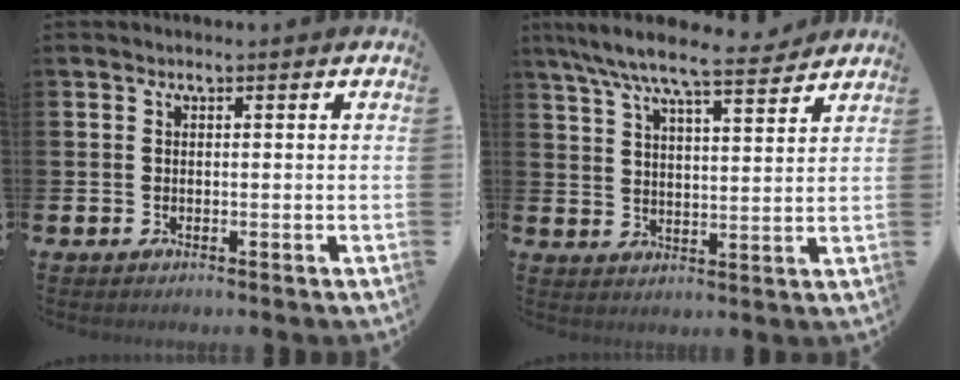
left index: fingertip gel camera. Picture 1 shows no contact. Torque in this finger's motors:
{"motor_torque": [1.05, -1.03, 0.83, 0.21]}